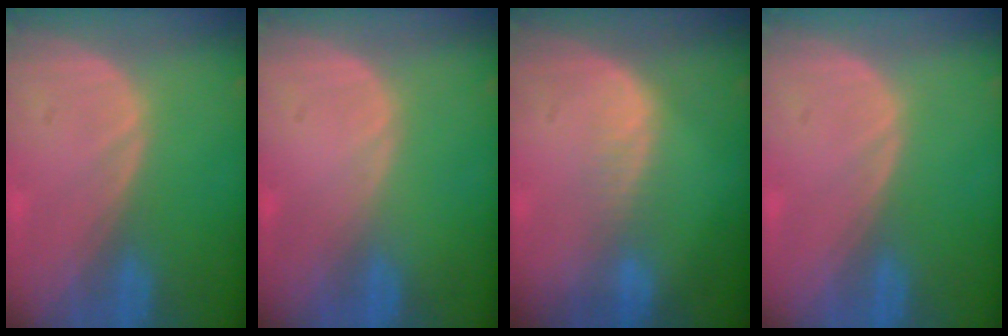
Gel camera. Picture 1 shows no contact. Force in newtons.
{"total": 0.0}
{"total": 2.0, "press": 2.0, "slide": 0.1}
{"total": 0.0}